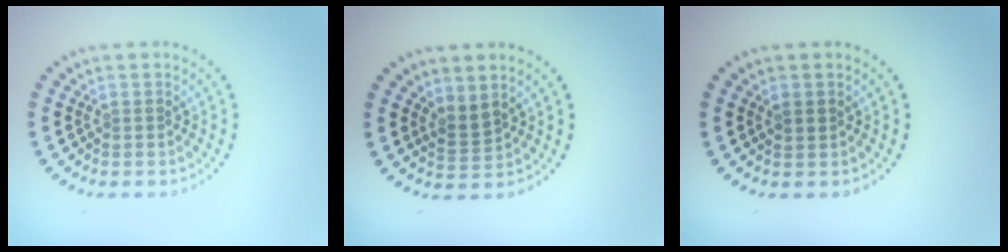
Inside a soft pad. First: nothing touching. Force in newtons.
{"total": 1.7, "press": 1.3, "slide": 1.1}
{"total": 1.0, "press": 0.9, "slide": 0.4}